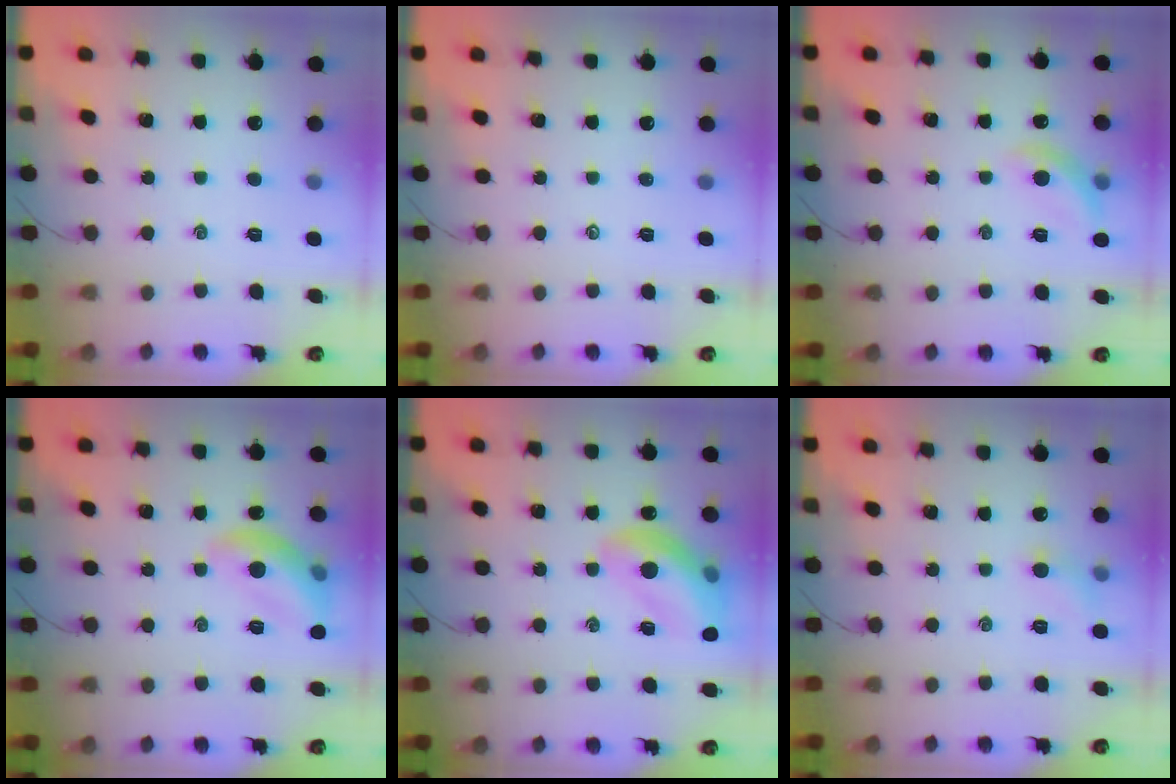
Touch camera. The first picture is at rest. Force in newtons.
{"total": 0.0}
{"total": 8.8, "press": 8.7, "slide": 1.3}
{"total": 11.7, "press": 11.7, "slide": 1.0}
{"total": 13.7, "press": 13.6, "slide": 1.5}
{"total": 6.2, "press": 5.9, "slide": 1.7}